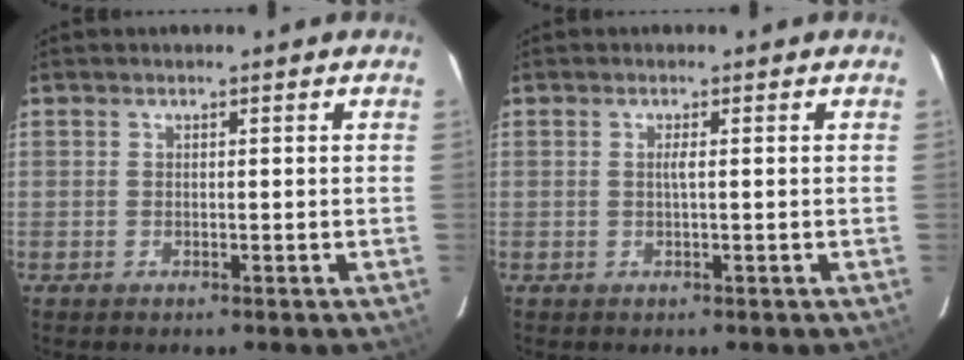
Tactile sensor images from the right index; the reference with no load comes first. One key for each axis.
{"total": 0.9, "fx": 0.1, "fy": -0.3, "fz": 0.9, "tx": -0.016, "ty": 0.000, "tz": 0.000}